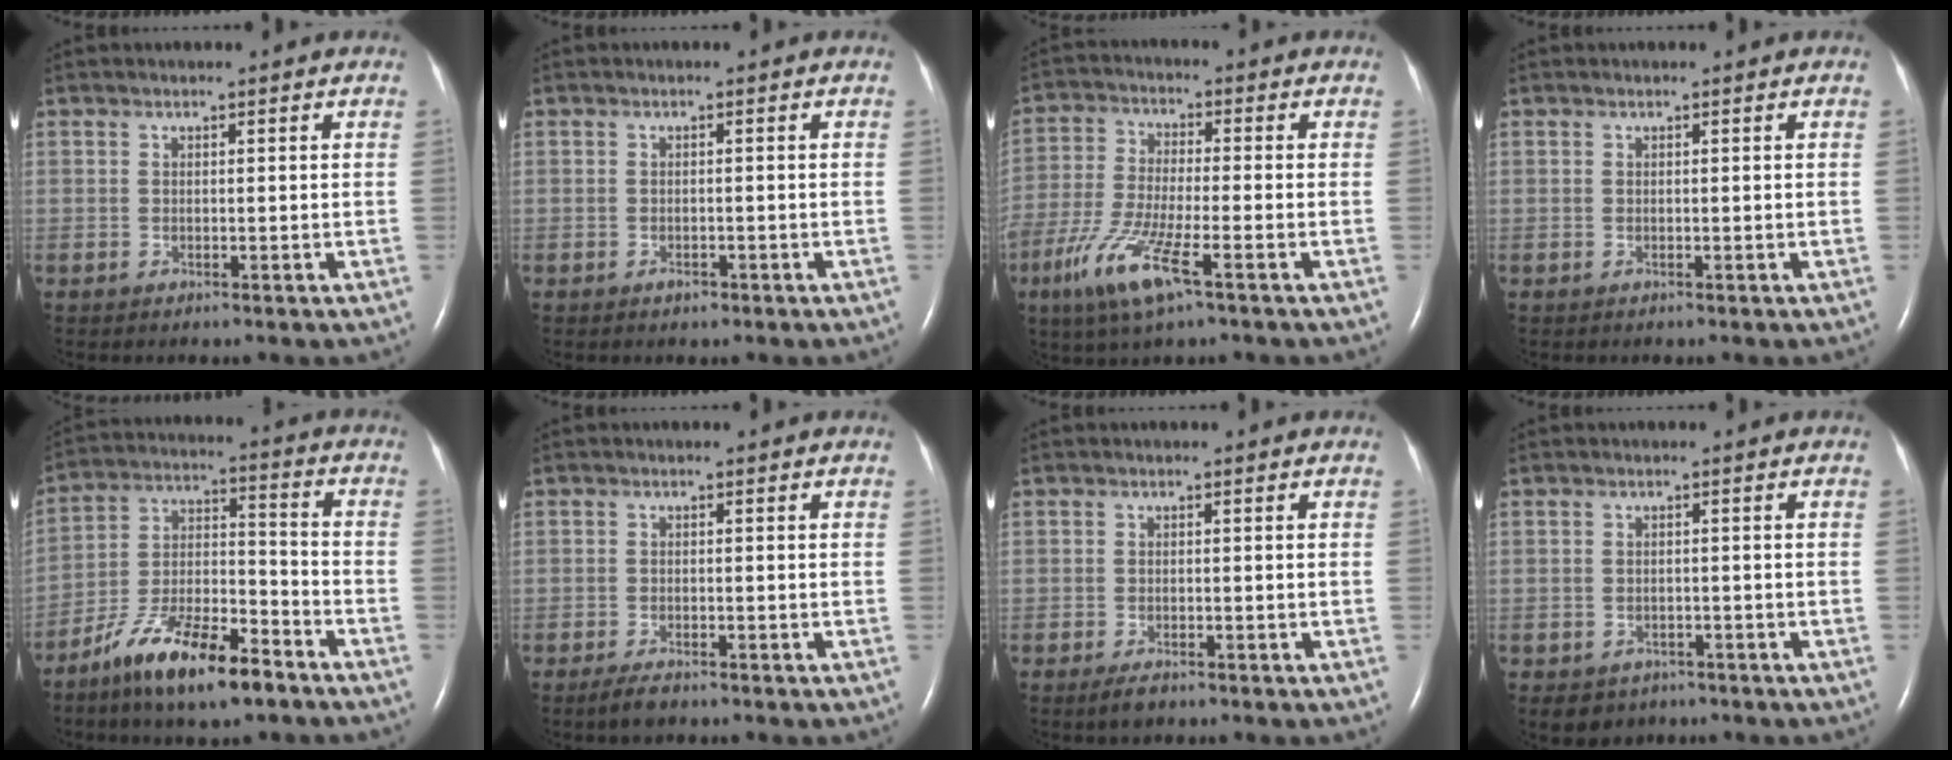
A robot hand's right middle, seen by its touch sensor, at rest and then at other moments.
{"total": 1.1, "force": [-0.8, 0.5, 0.5], "torque": [-0.011, 0.000, -0.008]}
{"total": 10.3, "force": [-5.4, 1.6, 8.6], "torque": [-0.189, -0.022, -0.103]}
{"total": 0.0}
{"total": 14.6, "force": [-10.0, 3.7, 9.9], "torque": [-0.189, 0.002, -0.178]}
{"total": 2.4, "force": [-1.9, 0.7, 1.3], "torque": [-0.037, -0.006, -0.031]}
{"total": 2.0, "force": [-1.4, 0.6, 1.2], "torque": [-0.032, -0.005, -0.022]}
{"total": 4.0, "force": [-2.8, 2.8, 0.5], "torque": [-0.008, 0.005, -0.037]}